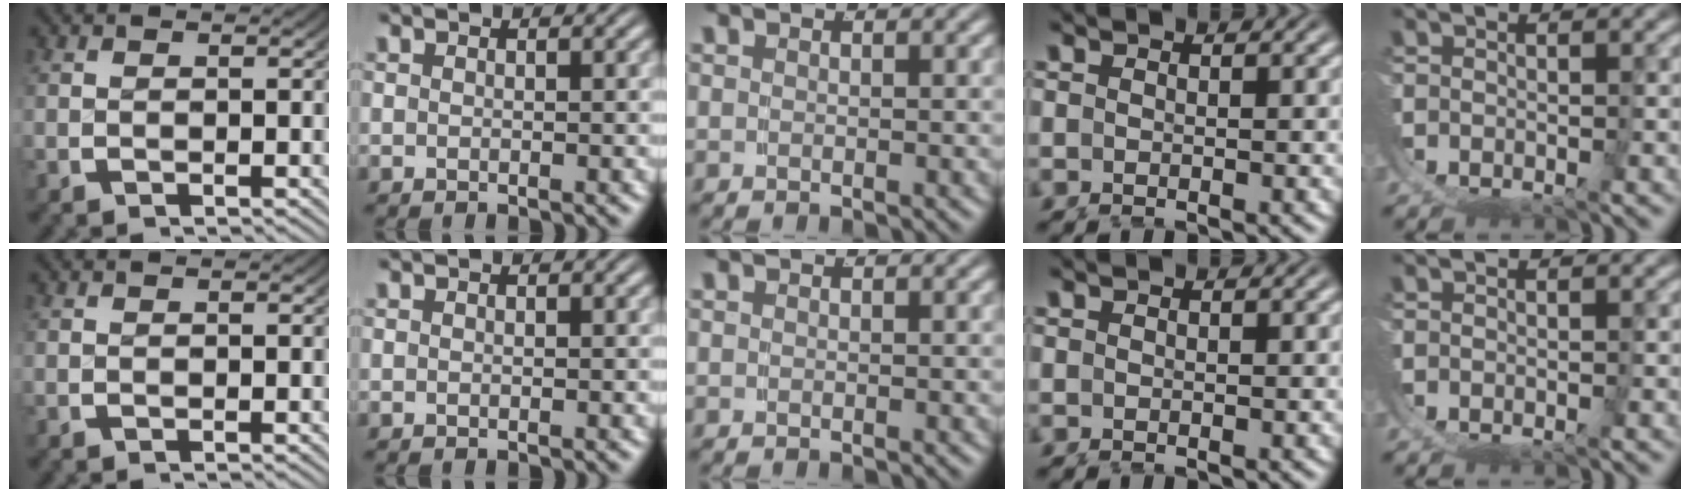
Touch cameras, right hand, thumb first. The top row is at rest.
{}